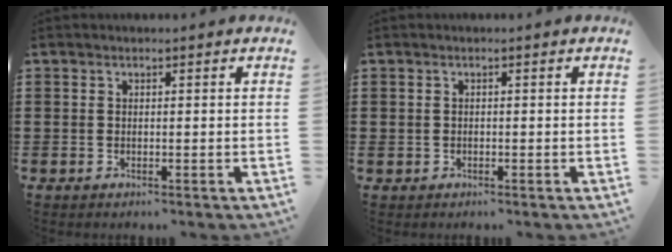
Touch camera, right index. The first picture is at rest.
{"total": 0.6, "force": [0.0, 0.6, 0.1], "torque": [-0.004, 0.004, -0.001]}